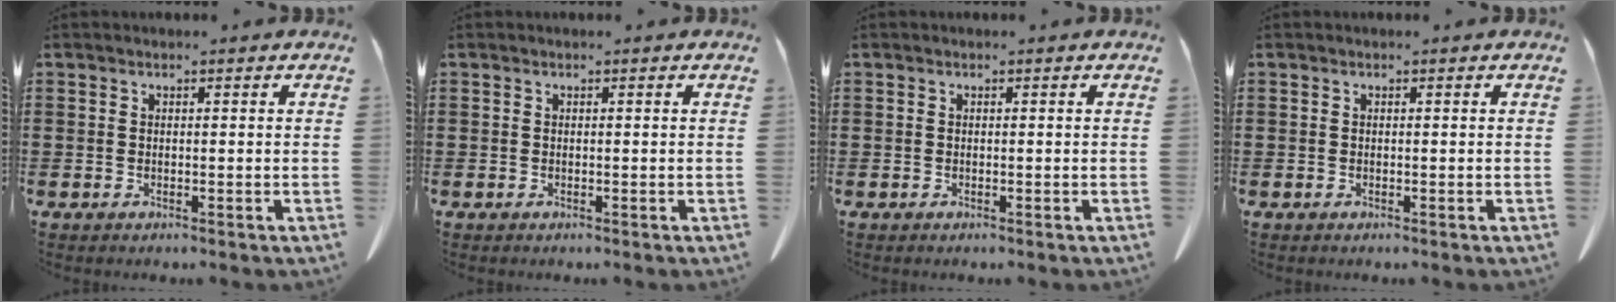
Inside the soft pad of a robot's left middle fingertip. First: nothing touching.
{"total": 0.0}
{"total": 0.0}
{"total": 0.0}